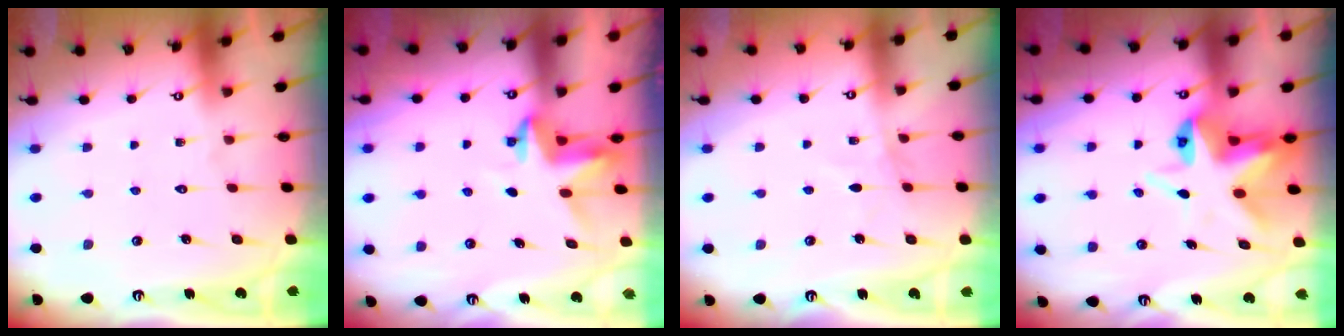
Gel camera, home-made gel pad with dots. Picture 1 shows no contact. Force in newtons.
{"total": 3.8, "press": 3.8, "slide": 0.3}
{"total": 2.3, "press": 2.3, "slide": 0.3}
{"total": 8.2, "press": 8.1, "slide": 0.6}